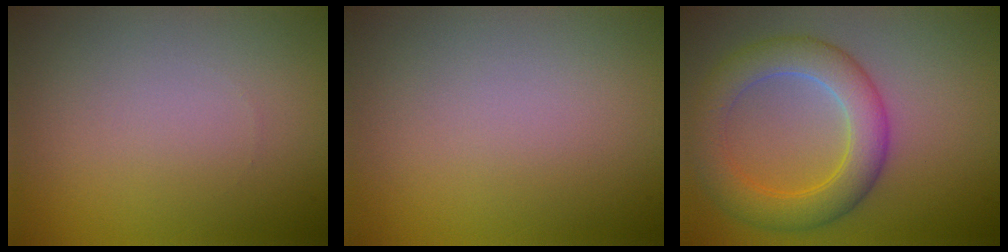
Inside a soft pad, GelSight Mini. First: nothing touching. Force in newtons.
{"total": 0.0}
{"total": 5.9, "press": 5.9, "slide": 0.0}